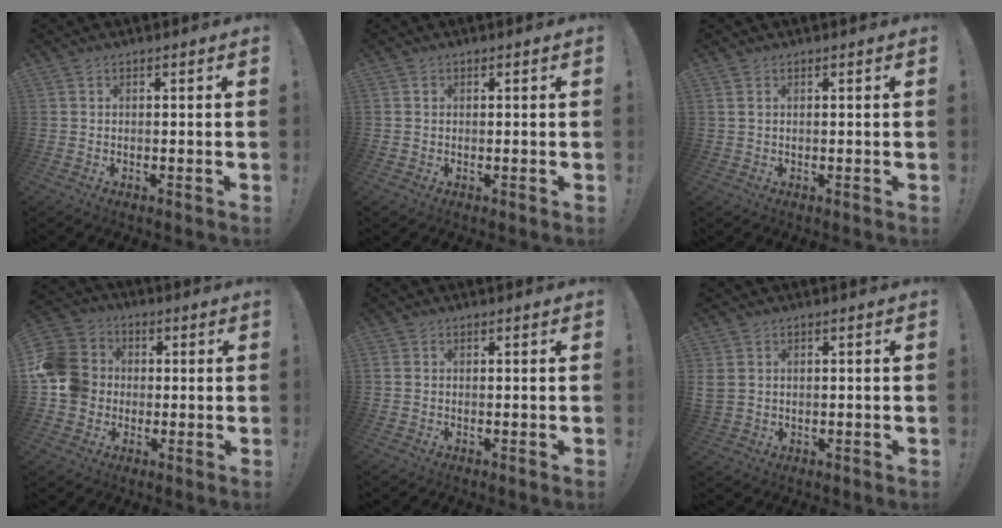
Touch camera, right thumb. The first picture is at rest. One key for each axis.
{"total": 0.6, "fx": 0.0, "fy": 0.6, "fz": 0.1, "tx": 0.004, "ty": 0.000, "tz": 0.000}
{"total": 1.0, "fx": 0.6, "fy": 0.4, "fz": 0.8, "tx": -0.019, "ty": 0.001, "tz": 0.012}
{"total": 12.7, "fx": -0.7, "fy": 11.6, "fz": 5.0, "tx": -0.087, "ty": 0.021, "tz": -0.005}
{"total": 0.8, "fx": 0.0, "fy": 0.7, "fz": 0.2, "tx": -0.005, "ty": 0.003, "tz": 0.001}
{"total": 3.2, "fx": 1.0, "fy": 2.7, "fz": 1.3, "tx": -0.025, "ty": 0.001, "tz": 0.019}